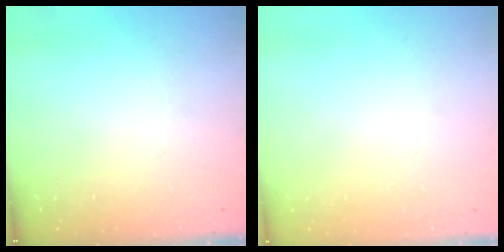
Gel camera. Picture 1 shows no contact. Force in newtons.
{"total": 2.7, "press": 2.7, "slide": 0.3}